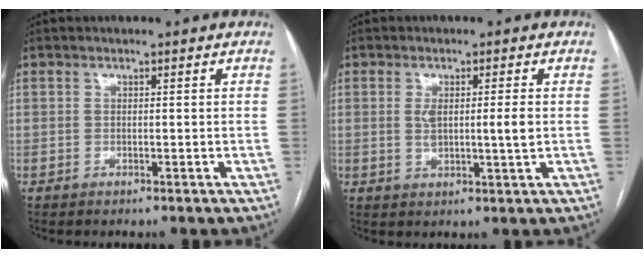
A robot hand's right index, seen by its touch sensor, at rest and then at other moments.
{"total": 4.5, "force": [0.3, 0.6, 4.5], "torque": [-0.078, -0.001, 0.008]}